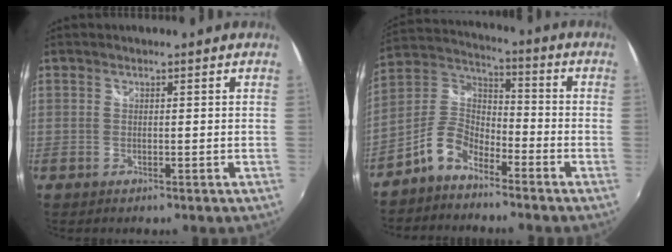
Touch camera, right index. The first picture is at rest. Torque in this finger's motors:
{"motor_torque": [0.83, -0.86, 0.47, 0.05]}